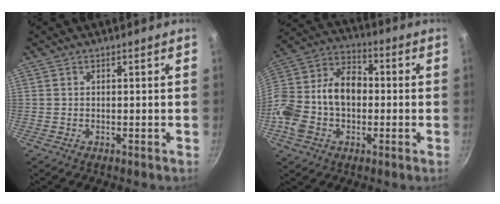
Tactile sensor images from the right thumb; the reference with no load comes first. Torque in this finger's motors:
{"motor_torque": [1.98, 2.31, 1.35, -0.81, 0.14]}